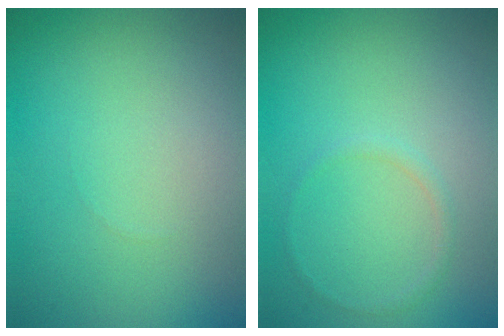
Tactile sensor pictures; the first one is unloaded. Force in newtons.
{"total": 0.8, "press": 0.8, "slide": 0.1}